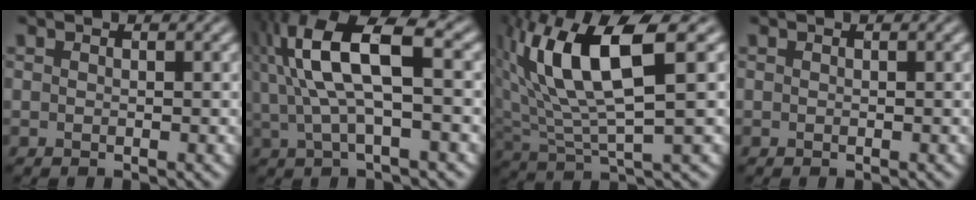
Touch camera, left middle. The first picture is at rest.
{"total": 9.0, "force": [1.7, 3.2, 8.2], "torque": [-0.179, 0.014, 0.032]}
{"total": 9.9, "force": [2.8, 3.2, 9.0], "torque": [-0.189, 0.007, 0.059]}
{"total": 0.0}